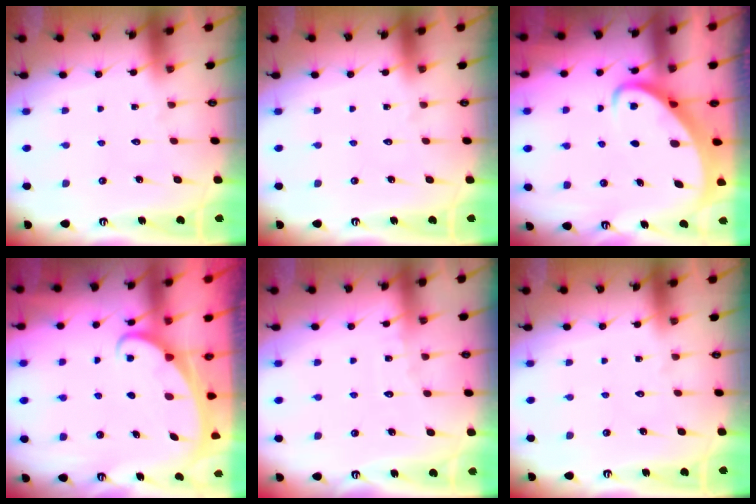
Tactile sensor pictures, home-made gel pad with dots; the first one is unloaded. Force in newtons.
{"total": 0.0}
{"total": 3.5, "press": 3.5, "slide": 0.4}
{"total": 2.4, "press": 2.4, "slide": 0.3}
{"total": 4.7, "press": 4.7, "slide": 0.4}
{"total": 0.0}